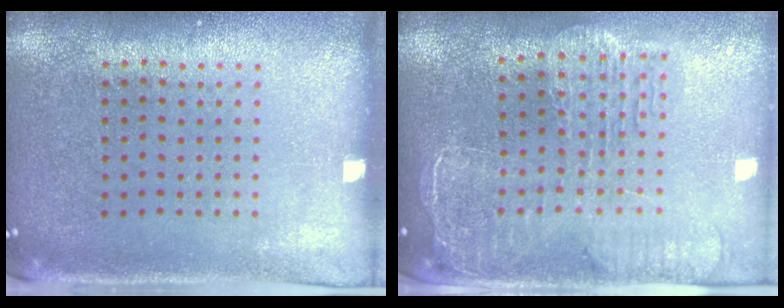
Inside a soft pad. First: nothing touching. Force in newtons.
{"total": 2.3, "press": 2.0, "slide": 1.0}